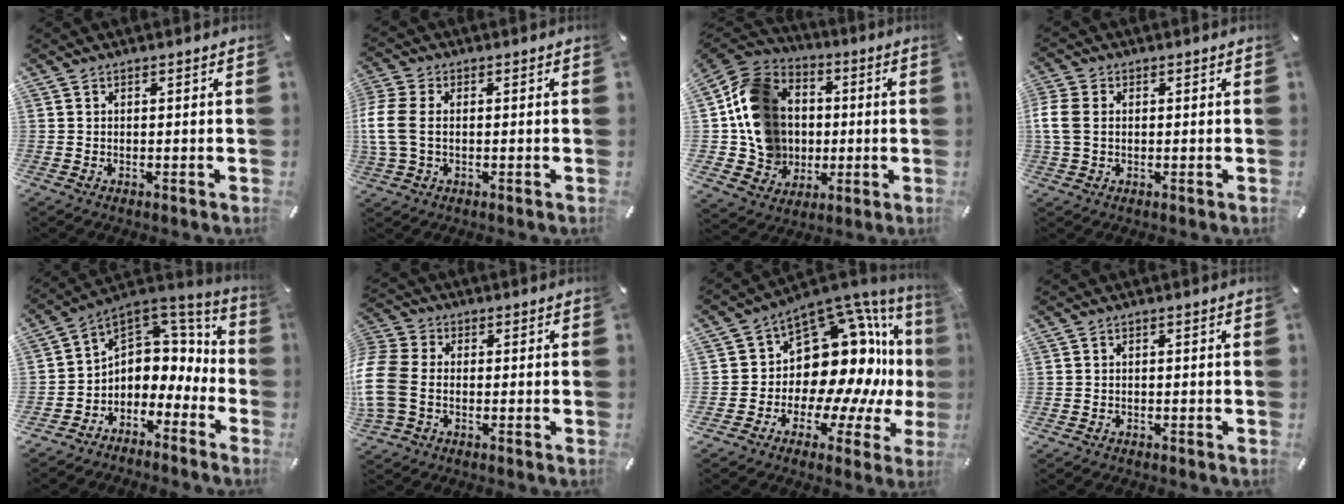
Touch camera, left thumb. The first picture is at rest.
{"total": 7.3, "force": [-0.2, 4.9, 5.4], "torque": [-0.135, -0.002, -0.006]}
{"total": 16.2, "force": [0.0, 14.9, 6.4], "torque": [-0.112, 0.014, 0.013]}
{"total": 5.3, "force": [0.3, 3.9, 3.7], "torque": [-0.095, 0.001, 0.001]}
{"total": 6.1, "force": [0.7, 5.9, 1.2], "torque": [-0.027, -0.025, 0.021]}
{"total": 9.6, "force": [-1.7, 7.2, 6.2], "torque": [-0.148, 0.010, -0.028]}
{"total": 18.7, "force": [5.0, 13.5, 11.9], "torque": [-0.154, -0.093, 0.107]}
{"total": 0.8, "force": [-0.6, 0.6, 0.2], "torque": [-0.004, 0.001, -0.014]}